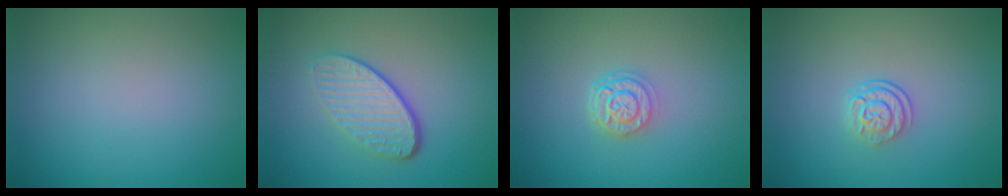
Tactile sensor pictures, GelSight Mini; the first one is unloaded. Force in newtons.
{"total": 4.1, "press": 3.0, "slide": 2.8}
{"total": 2.5, "press": 2.0, "slide": 1.5}
{"total": 2.4, "press": 1.8, "slide": 1.7}